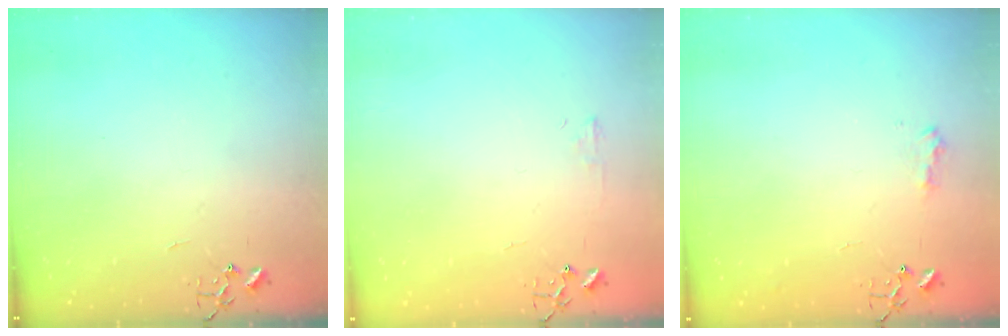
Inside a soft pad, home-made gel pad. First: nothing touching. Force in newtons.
{"total": 4.8, "press": 4.7, "slide": 0.7}
{"total": 7.8, "press": 7.8, "slide": 0.3}